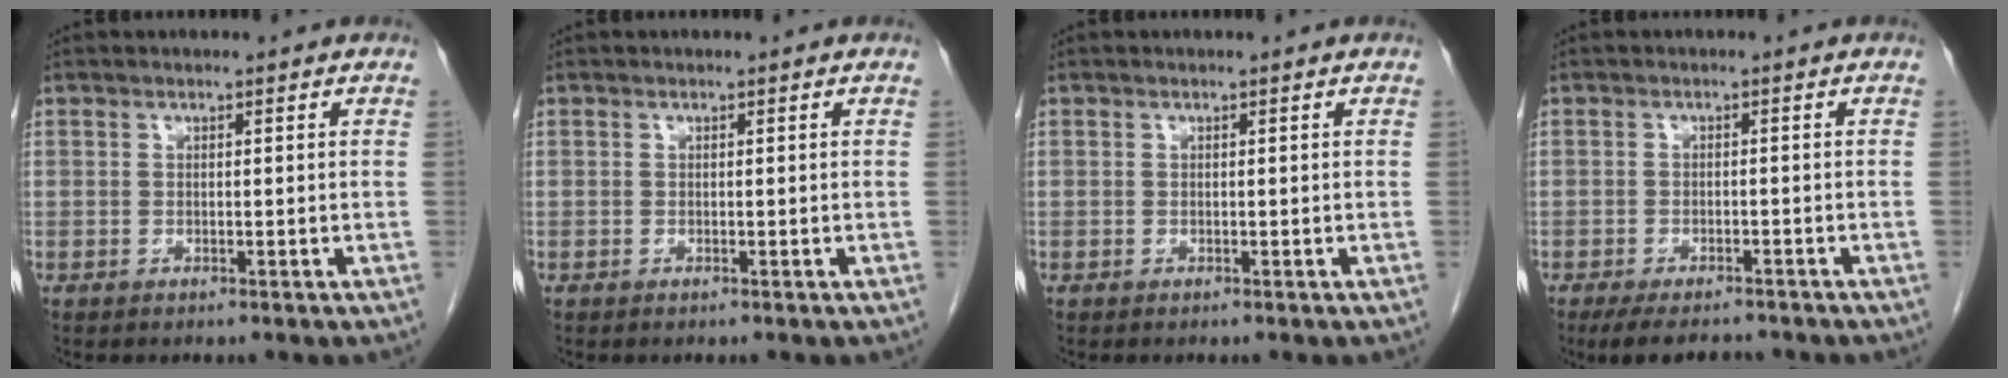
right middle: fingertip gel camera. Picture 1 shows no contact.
{"total": 0.0}
{"total": 0.0}
{"total": 6.7, "force": [-5.6, 2.0, 2.9], "torque": [-0.047, -0.011, -0.084]}